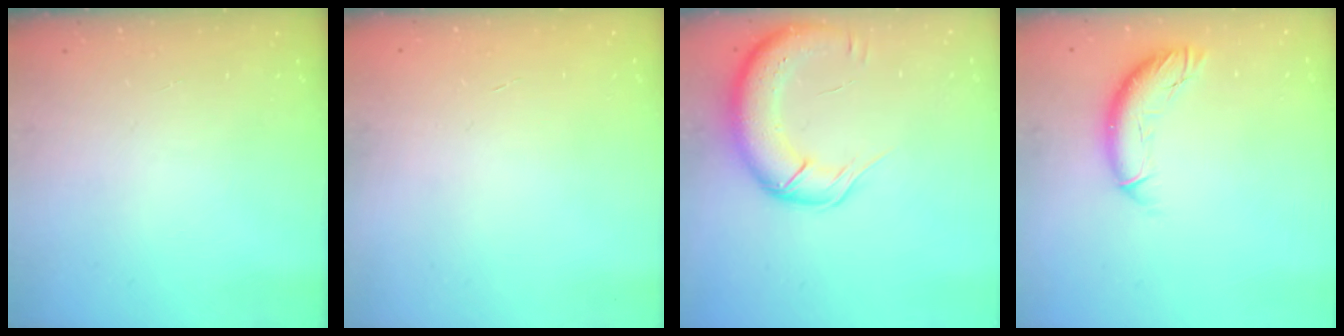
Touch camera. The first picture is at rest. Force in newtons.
{"total": 0.0}
{"total": 14.3, "press": 13.8, "slide": 3.5}
{"total": 10.2, "press": 10.1, "slide": 0.9}